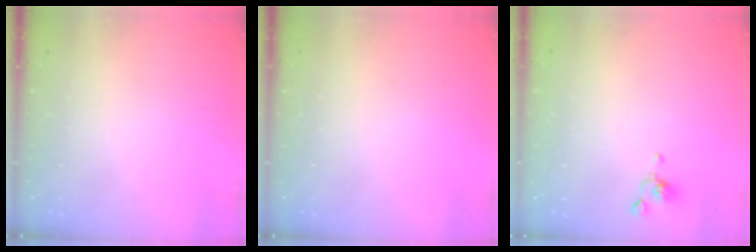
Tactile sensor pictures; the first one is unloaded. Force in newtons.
{"total": 0.0}
{"total": 2.4, "press": 2.3, "slide": 0.8}